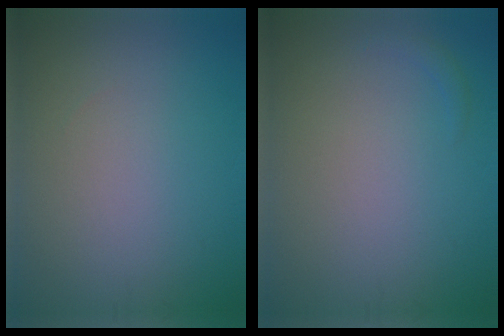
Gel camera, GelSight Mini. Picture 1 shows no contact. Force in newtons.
{"total": 0.7, "press": 0.7, "slide": 0.1}